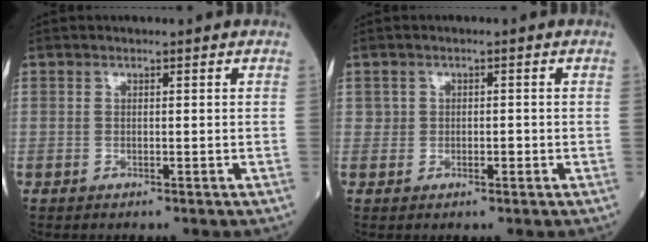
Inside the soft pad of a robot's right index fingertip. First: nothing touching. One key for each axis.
{"total": 1.5, "fx": -0.1, "fy": 1.2, "fz": 0.9, "tx": -0.015, "ty": 0.004, "tz": 0.000}